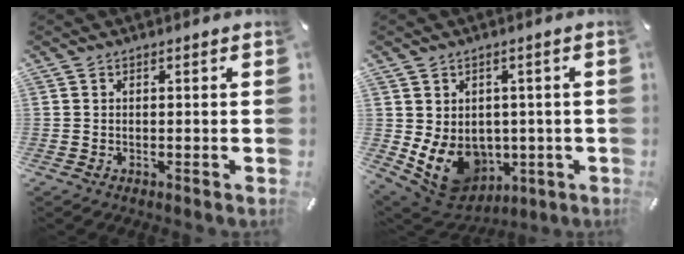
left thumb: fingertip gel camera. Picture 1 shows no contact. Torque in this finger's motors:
{"motor_torque": [0.53, 0.69, 1.29, 0.16, 0.24]}